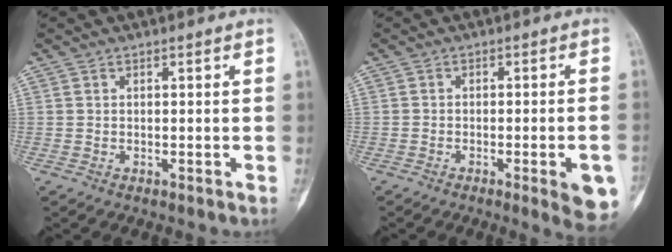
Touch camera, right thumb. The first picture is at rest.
{"total": 8.1, "force": [-3.3, 1.6, 7.2], "torque": [-0.079, 0.005, -0.037]}